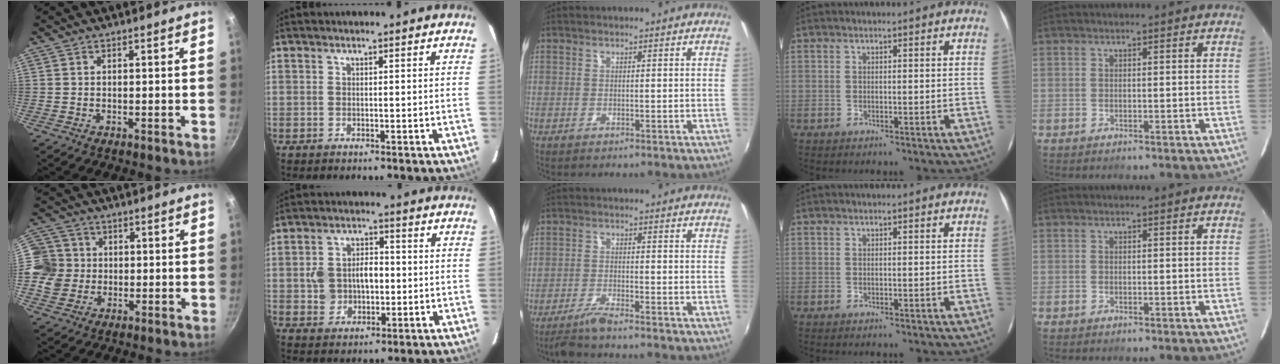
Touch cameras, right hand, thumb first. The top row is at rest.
{"thumb": {"total": 9.1, "force": [0.0, 8.7, 2.8], "torque": [-0.025, 0.007, -0.015]}, "index": {"total": 7.5, "force": [-0.3, 5.7, 4.8], "torque": [-0.095, 0.017, 0.003]}, "middle": {"total": 3.9, "force": [-3.5, -0.2, 1.9], "torque": [-0.057, -0.008, -0.070]}}